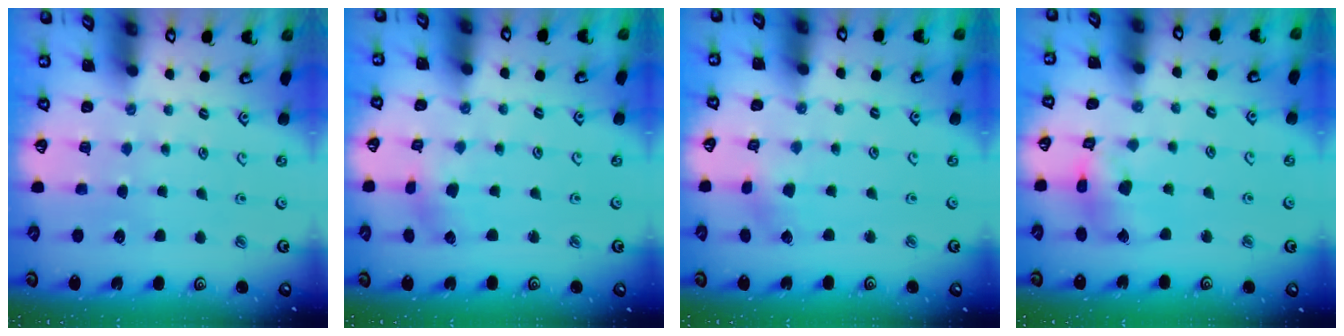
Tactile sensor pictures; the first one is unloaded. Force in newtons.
{"total": 2.2, "press": 2.2, "slide": 0.3}
{"total": 1.5, "press": 1.5, "slide": 0.2}
{"total": 10.8, "press": 10.7, "slide": 1.4}